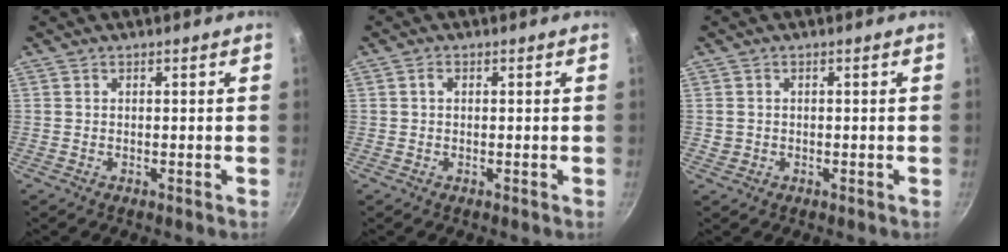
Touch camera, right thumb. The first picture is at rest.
{"total": 1.0, "force": [0.2, 0.6, 0.7], "torque": [-0.013, 0.005, 0.003]}
{"total": 1.5, "force": [-0.1, 1.4, 0.4], "torque": [-0.007, 0.003, 0.001]}